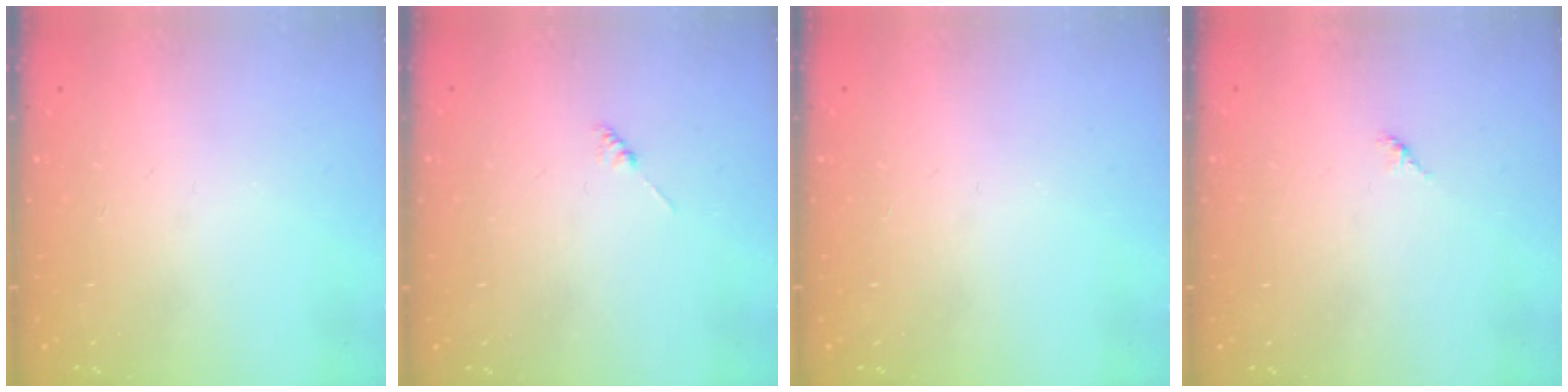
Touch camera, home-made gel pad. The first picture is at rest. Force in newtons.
{"total": 0.0}
{"total": 0.0}
{"total": 1.5, "press": 1.4, "slide": 0.4}